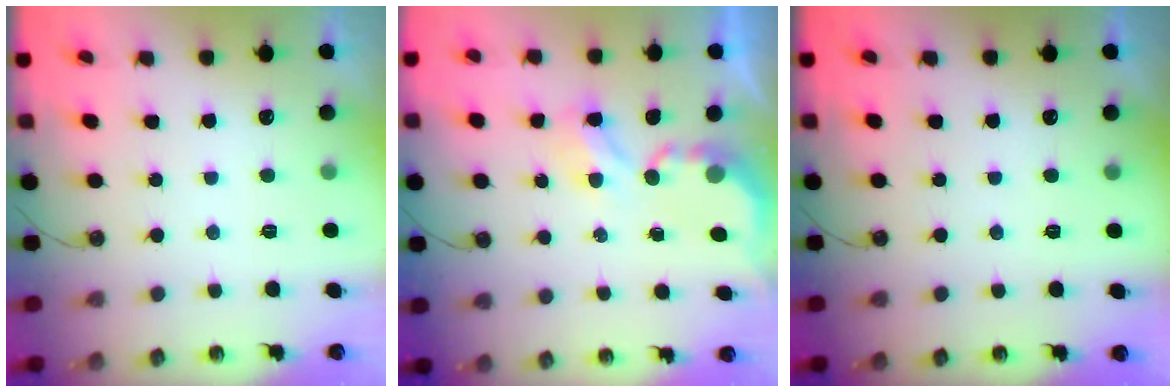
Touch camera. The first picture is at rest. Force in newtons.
{"total": 4.0, "press": 4.0, "slide": 0.3}
{"total": 0.0}